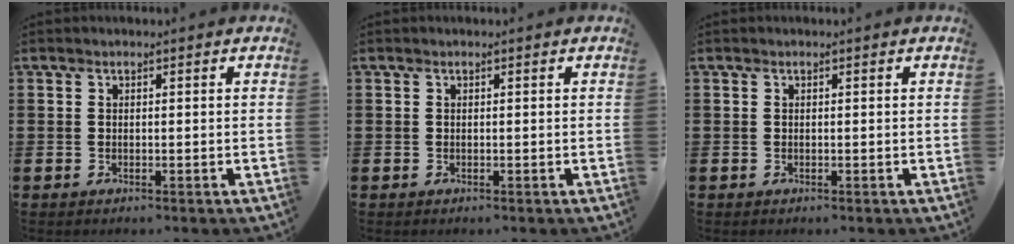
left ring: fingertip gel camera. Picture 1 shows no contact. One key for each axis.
{"total": 0.0}
{"total": 0.0}